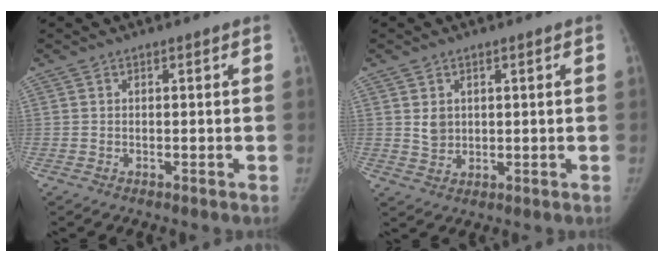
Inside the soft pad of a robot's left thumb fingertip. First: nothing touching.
{"total": 3.1, "force": [0.9, 2.6, 1.4], "torque": [-0.009, -0.016, 0.025]}